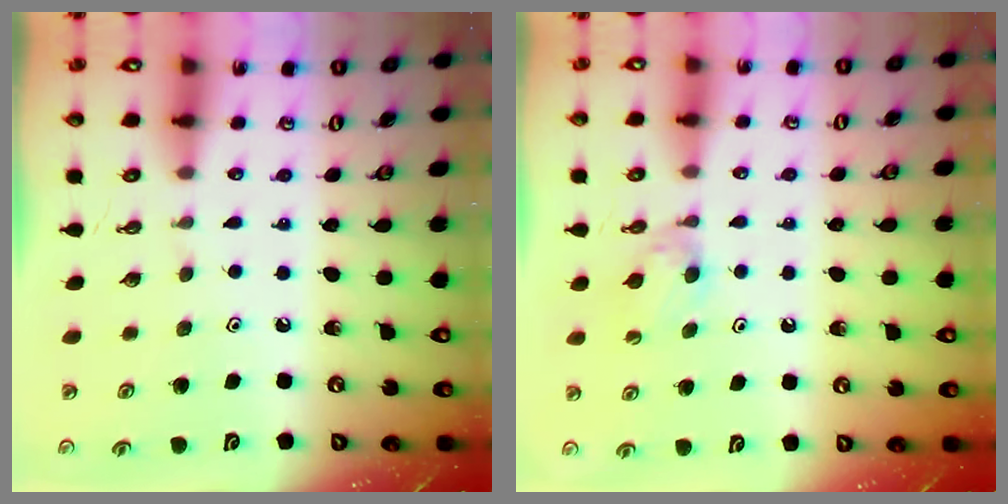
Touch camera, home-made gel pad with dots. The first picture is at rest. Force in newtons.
{"total": 5.6, "press": 5.6, "slide": 0.8}